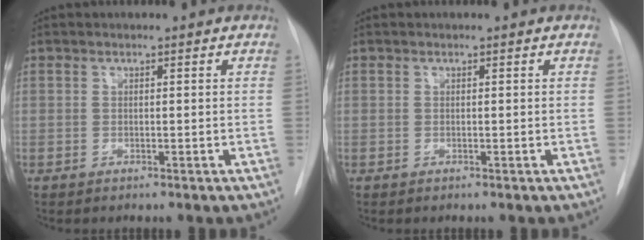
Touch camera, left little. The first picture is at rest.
{"total": 0.0}